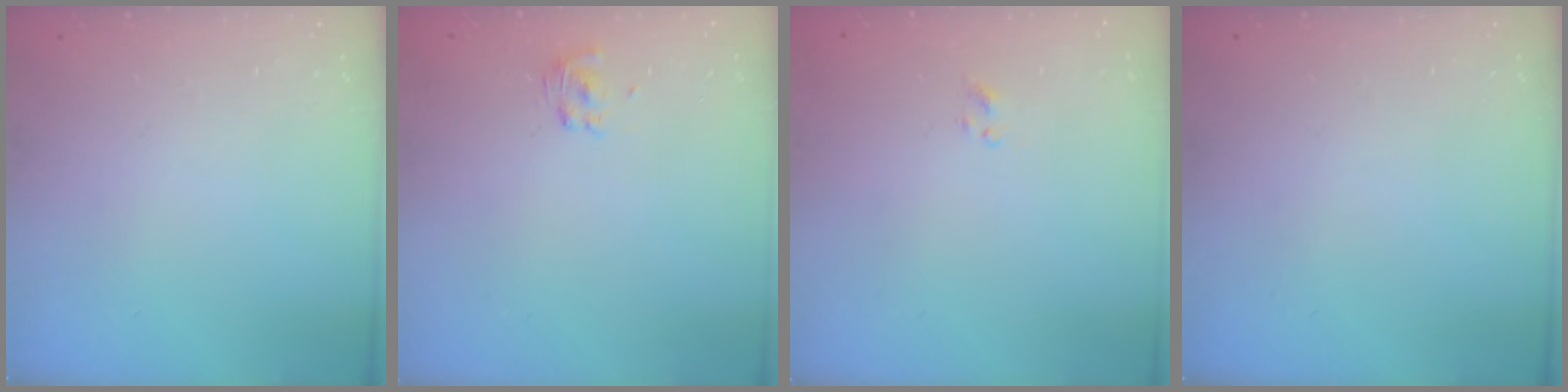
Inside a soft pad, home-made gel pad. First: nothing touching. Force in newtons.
{"total": 2.3, "press": 2.1, "slide": 0.9}
{"total": 1.3, "press": 1.1, "slide": 0.6}
{"total": 0.0}